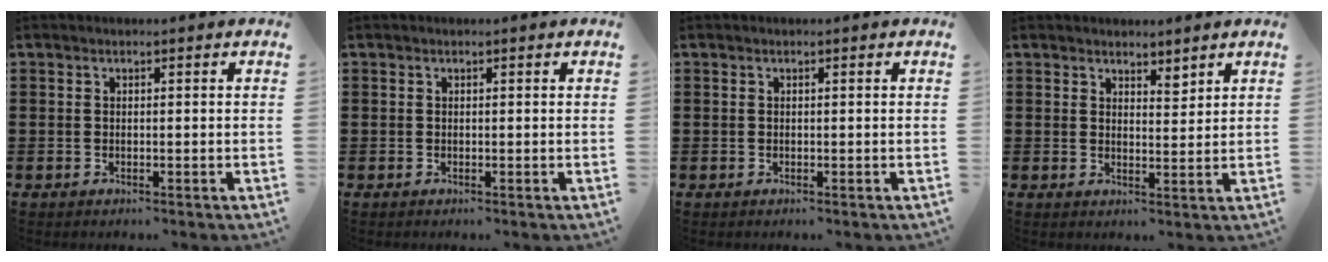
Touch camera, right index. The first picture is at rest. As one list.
[{"total": 0.0}, {"total": 0.0}, {"total": 2.5, "force": [2.4, 0.8, 0.2], "torque": [-0.010, 0.004, 0.046]}]